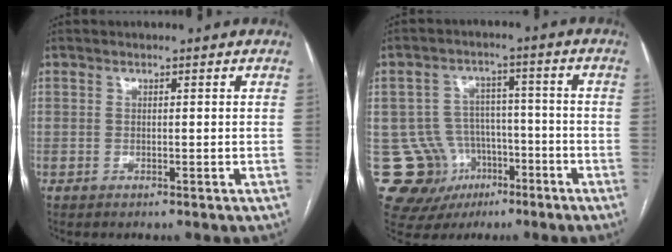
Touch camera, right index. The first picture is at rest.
{"total": 13.7, "force": [-5.9, 11.8, 3.7], "torque": [-0.071, 0.048, -0.079]}